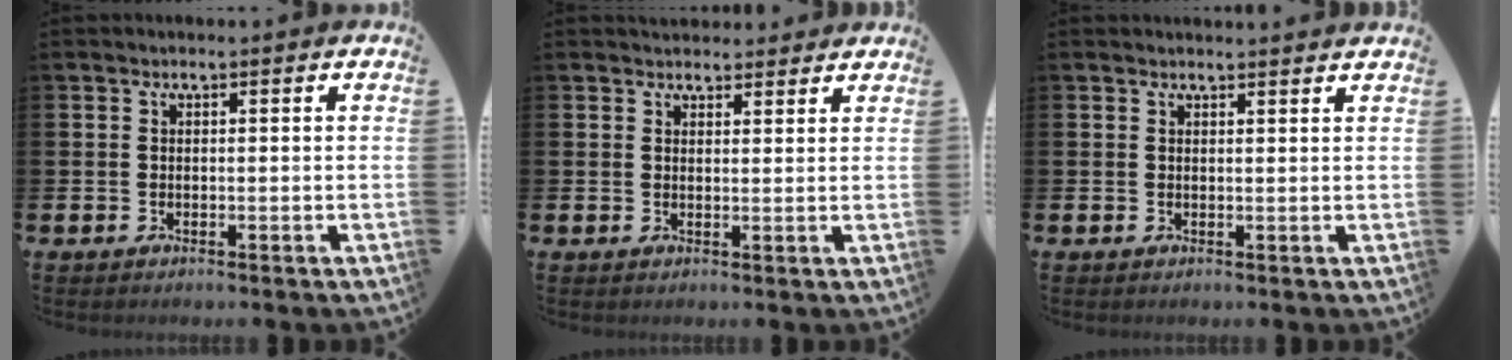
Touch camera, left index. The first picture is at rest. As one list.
[{"total": 2.7, "force": [2.6, 0.8, -0.1], "torque": [0.004, -0.010, 0.047]}, {"total": 1.3, "force": [1.3, -0.1, 0.0], "torque": [0.006, -0.009, 0.022]}]